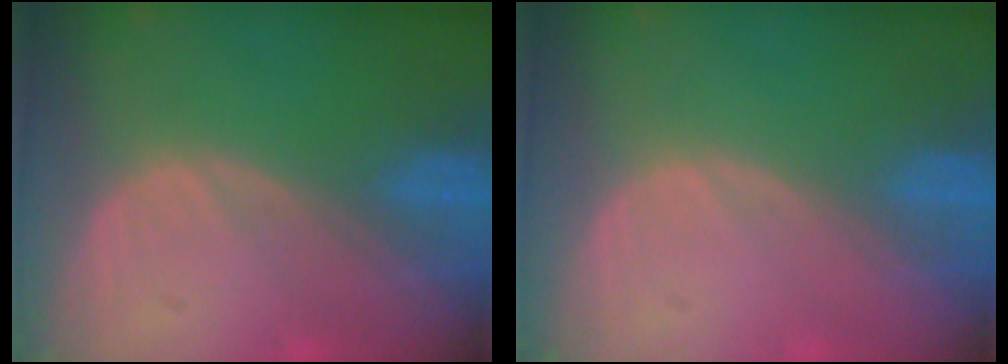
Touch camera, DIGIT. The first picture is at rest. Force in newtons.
{"total": 0.0}